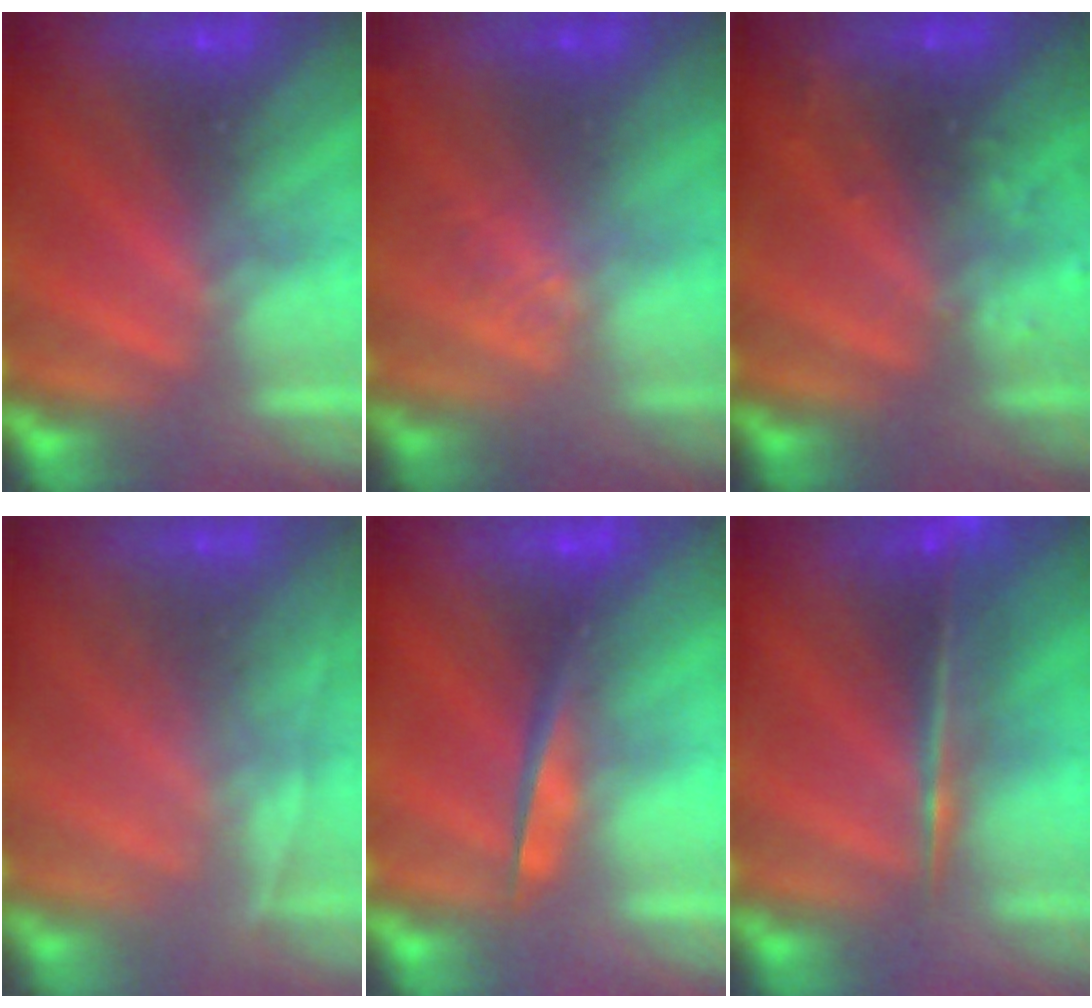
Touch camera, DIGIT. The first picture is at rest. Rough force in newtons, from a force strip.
{"total": 1.3}
{"total": 2.9}
{"total": 2.0}
{"total": 4.6}
{"total": 5.5}